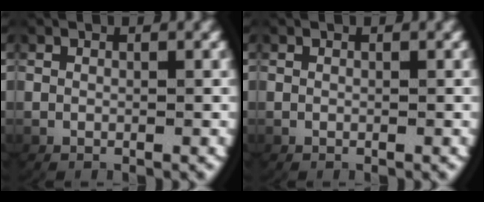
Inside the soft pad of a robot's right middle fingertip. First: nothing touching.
{"total": 0.0}